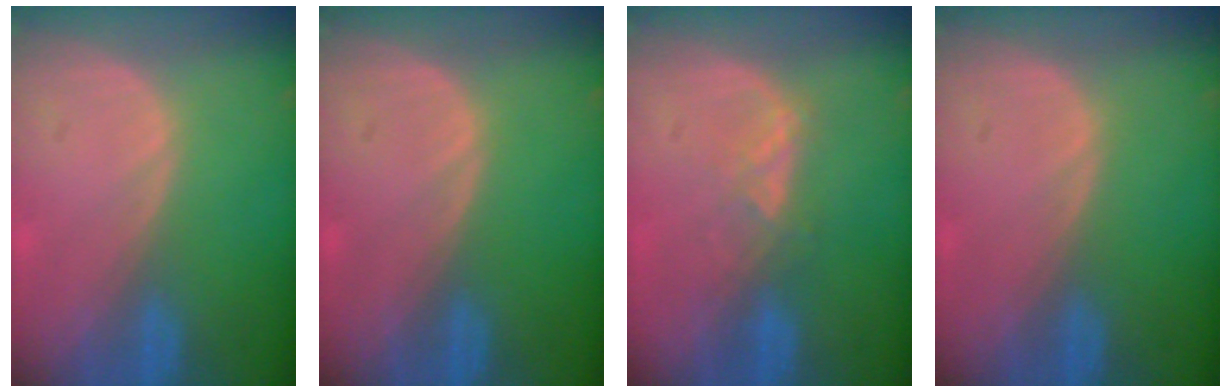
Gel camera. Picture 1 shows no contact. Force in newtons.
{"total": 0.0}
{"total": 2.9, "press": 2.8, "slide": 0.7}
{"total": 0.0}